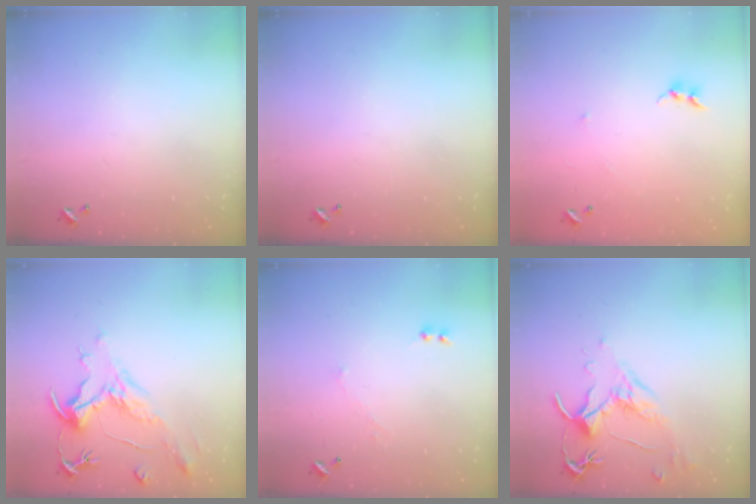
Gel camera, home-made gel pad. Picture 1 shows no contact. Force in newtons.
{"total": 0.0}
{"total": 6.4, "press": 6.4, "slide": 0.4}
{"total": 1.9, "press": 1.4, "slide": 1.2}
{"total": 0.9, "press": 0.3, "slide": 0.8}
{"total": 1.6, "press": 1.4, "slide": 0.7}